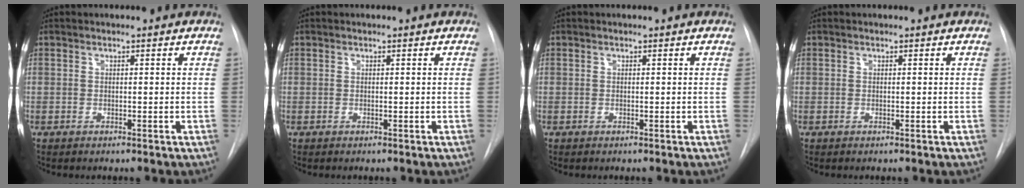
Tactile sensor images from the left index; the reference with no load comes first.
{"total": 0.0}
{"total": 0.0}
{"total": 0.0}